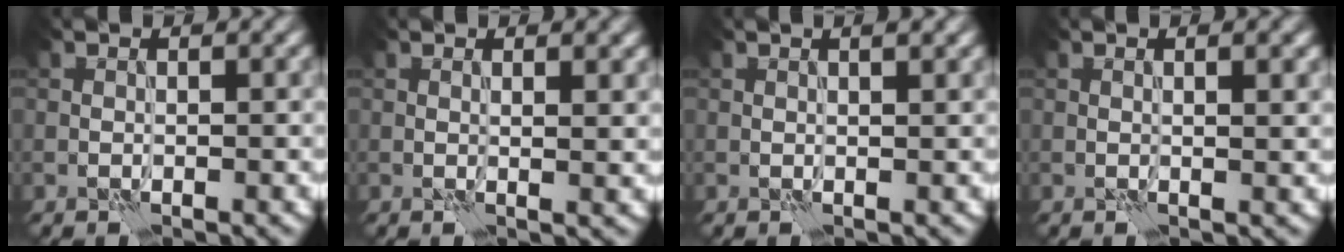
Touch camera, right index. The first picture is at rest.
{"total": 2.0, "force": [0.8, 0.5, 1.8], "torque": [-0.019, 0.001, 0.012]}
{"total": 1.7, "force": [1.1, 0.4, 1.2], "torque": [-0.011, -0.004, 0.007]}
{"total": 2.5, "force": [1.0, 0.7, 2.2], "torque": [-0.021, 0.001, 0.004]}